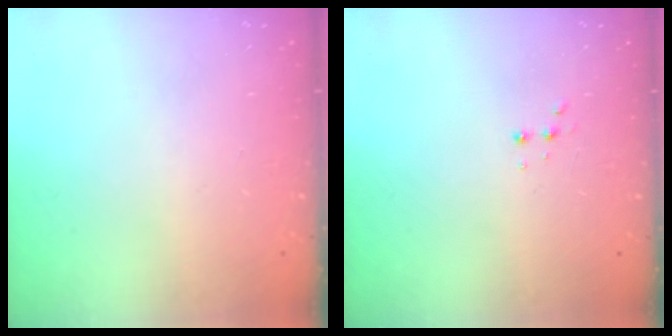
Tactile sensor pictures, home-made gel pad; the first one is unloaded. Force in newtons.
{"total": 2.9, "press": 2.7, "slide": 1.0}